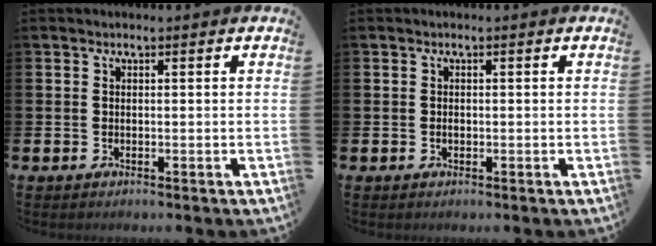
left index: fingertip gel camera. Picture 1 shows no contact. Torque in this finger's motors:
{"motor_torque": [0.26, -0.04, -0.01, 0.04]}